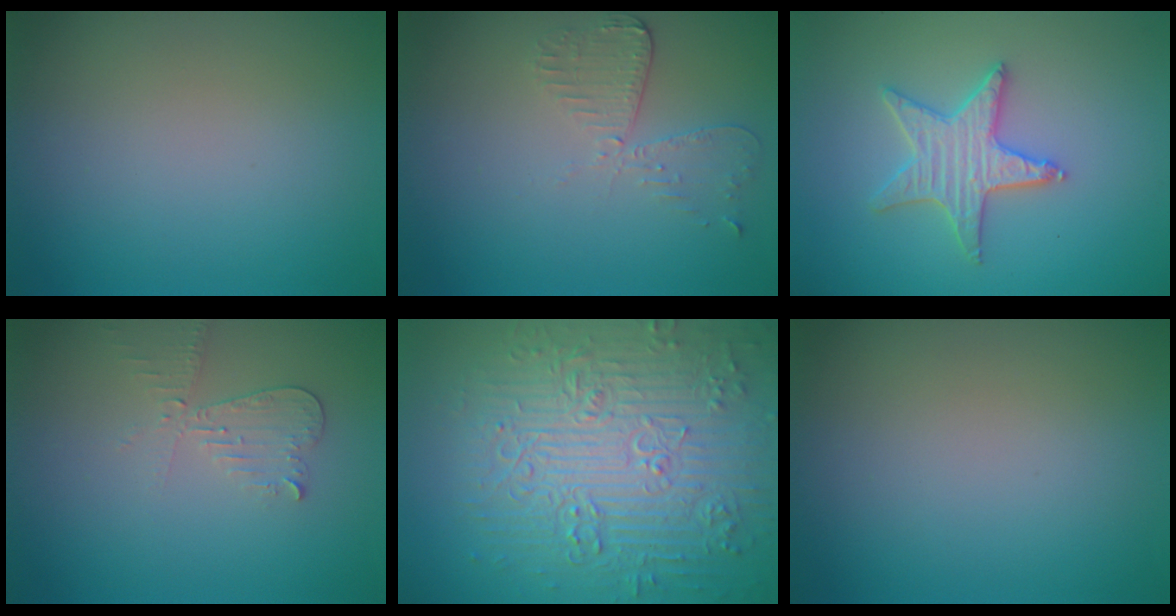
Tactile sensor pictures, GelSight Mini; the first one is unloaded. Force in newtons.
{"total": 2.7, "press": 2.4, "slide": 1.2}
{"total": 3.4, "press": 3.2, "slide": 1.0}
{"total": 2.2, "press": 2.2, "slide": 0.1}
{"total": 9.2, "press": 6.8, "slide": 6.2}
{"total": 0.0}